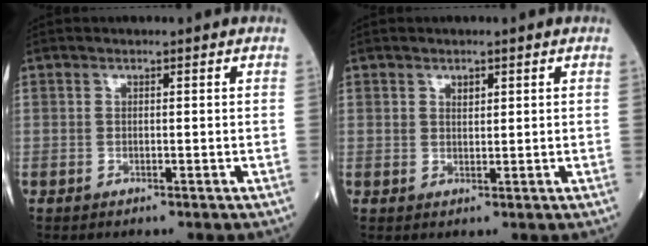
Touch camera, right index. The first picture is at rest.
{"total": 1.2, "force": [0.8, 0.6, 0.7], "torque": [-0.011, 0.000, 0.016]}